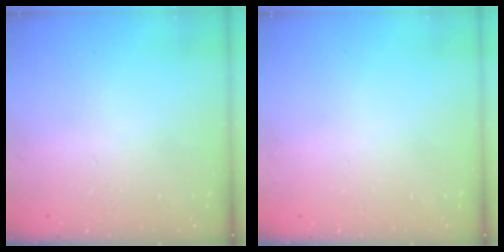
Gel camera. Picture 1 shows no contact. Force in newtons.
{"total": 0.0}